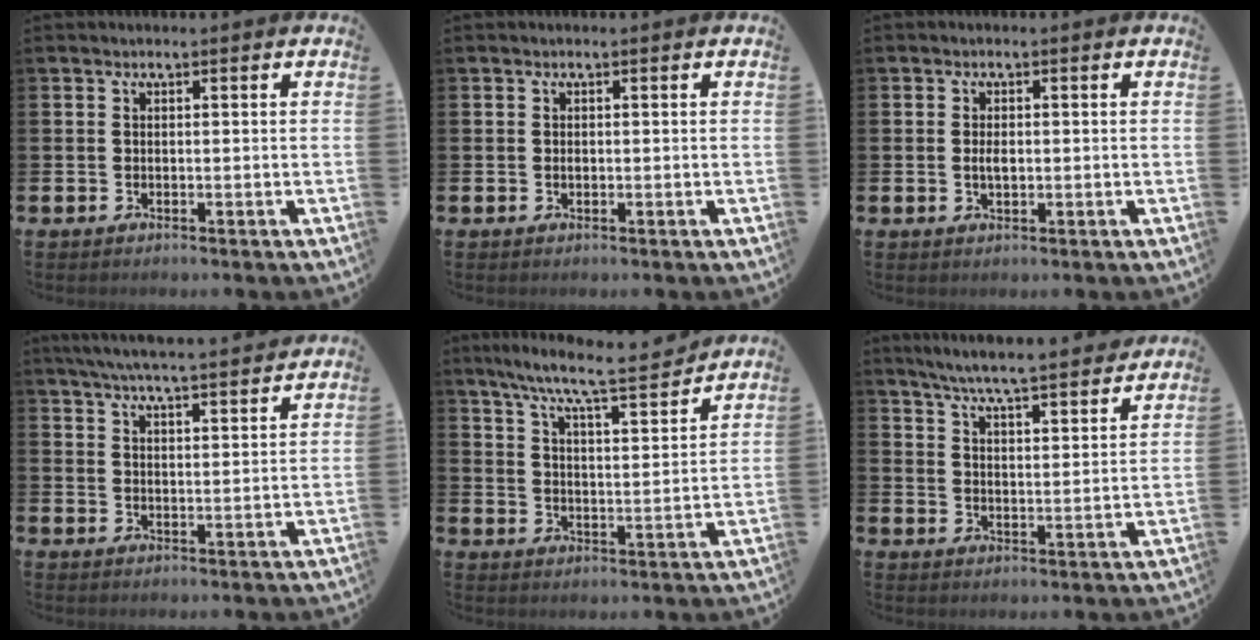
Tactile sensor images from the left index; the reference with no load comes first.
{"total": 0.5, "force": [-0.1, 0.3, 0.4], "torque": [-0.009, 0.002, -0.002]}
{"total": 1.7, "force": [0.0, 0.9, 1.5], "torque": [-0.021, 0.002, -0.003]}
{"total": 6.1, "force": [5.9, -0.3, 1.4], "torque": [-0.041, -0.038, 0.104]}
{"total": 8.3, "force": [7.6, 0.2, 3.5], "torque": [-0.091, -0.051, 0.128]}
{"total": 6.9, "force": [6.5, -0.1, 2.0], "torque": [-0.067, -0.045, 0.114]}